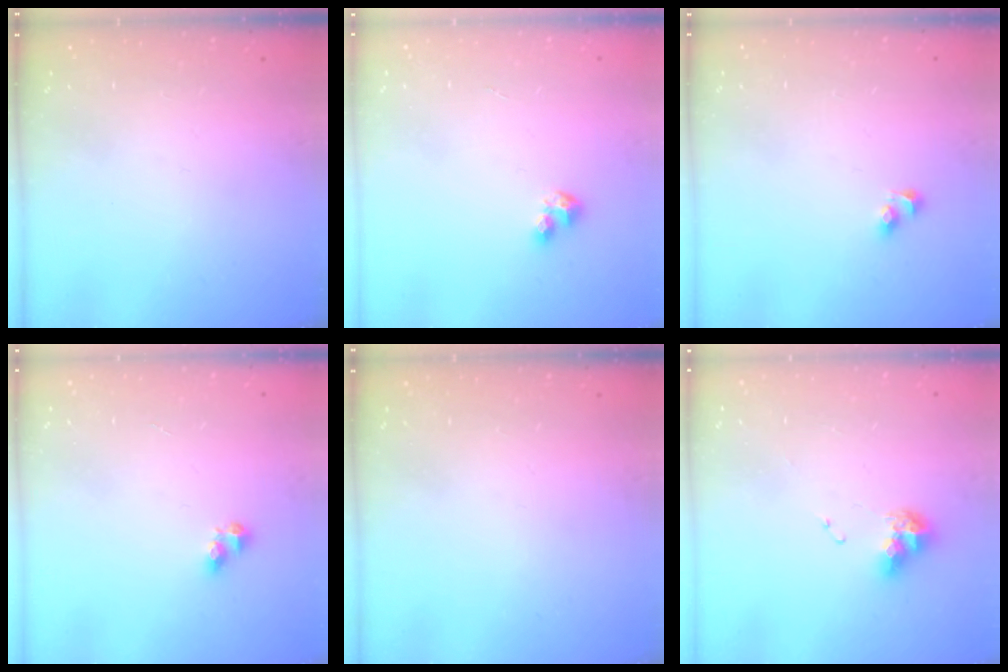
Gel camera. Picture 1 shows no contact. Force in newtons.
{"total": 3.2, "press": 3.2, "slide": 0.4}
{"total": 2.7, "press": 2.5, "slide": 1.2}
{"total": 4.1, "press": 4.1, "slide": 0.6}
{"total": 0.0}
{"total": 9.5, "press": 9.5, "slide": 1.0}